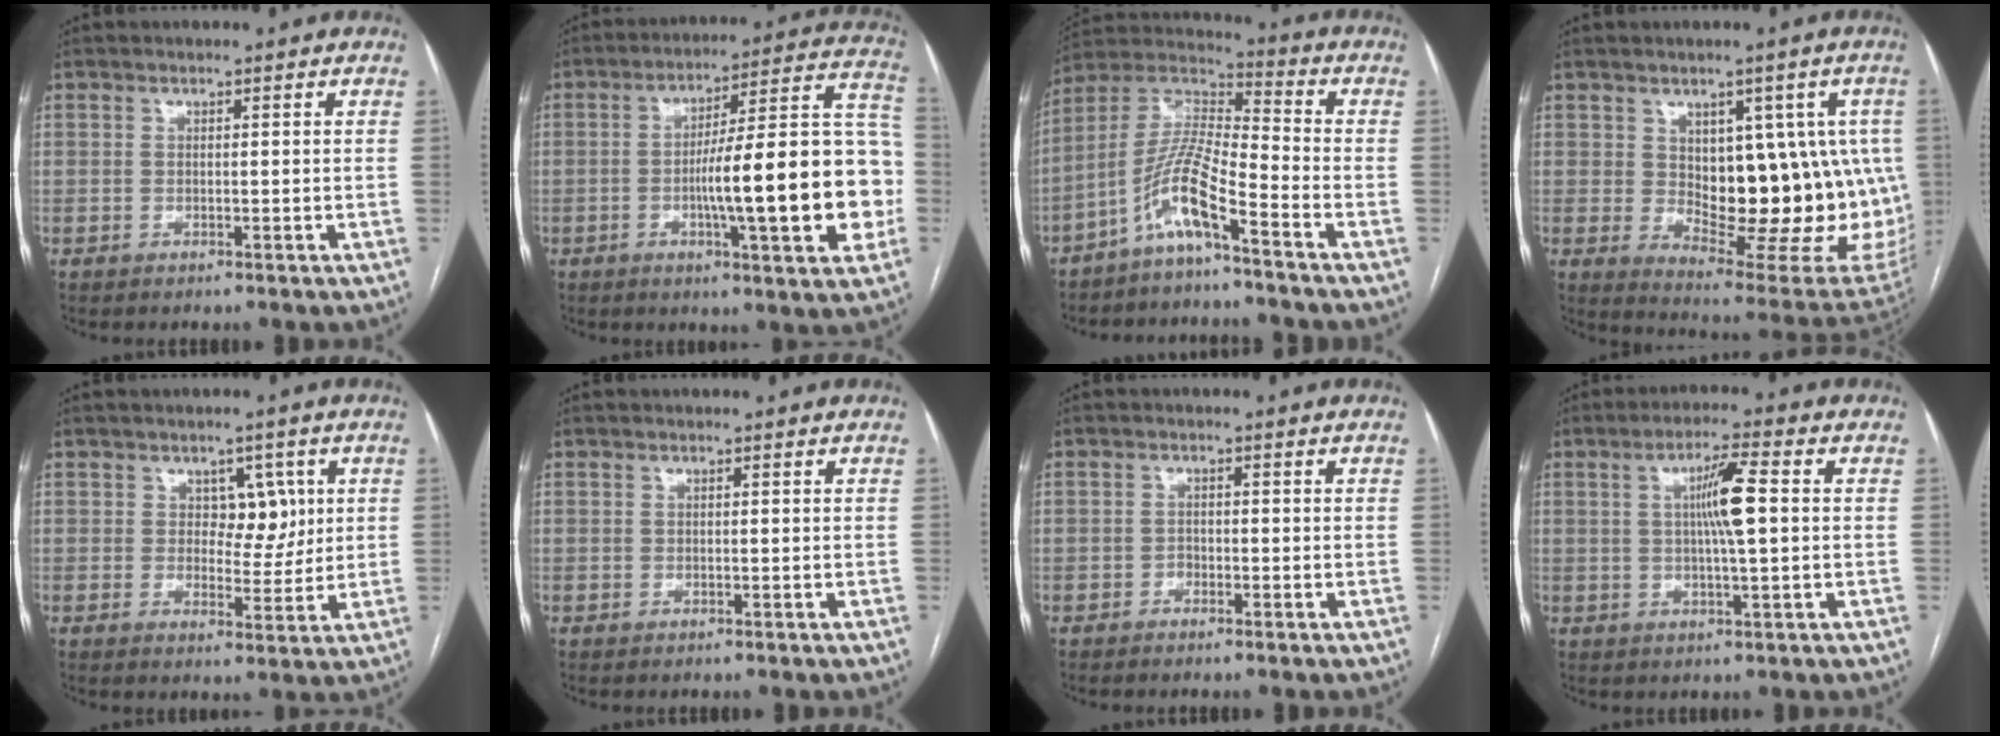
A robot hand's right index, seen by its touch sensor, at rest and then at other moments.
{"total": 21.1, "force": [-3.8, 2.9, 20.6], "torque": [-0.235, 0.035, -0.049]}
{"total": 9.9, "force": [-6.0, 0.9, 7.8], "torque": [-0.171, 0.010, -0.123]}
{"total": 18.5, "force": [0.4, 8.9, 16.2], "torque": [-0.165, 0.008, 0.033]}
{"total": 5.0, "force": [1.5, 3.2, 3.5], "torque": [-0.042, 0.005, 0.027]}
{"total": 0.0}
{"total": 1.0, "force": [-0.8, 0.6, 0.1], "torque": [0.003, 0.004, -0.017]}
{"total": 6.9, "force": [0.9, 0.2, 6.8], "torque": [-0.121, 0.003, 0.013]}